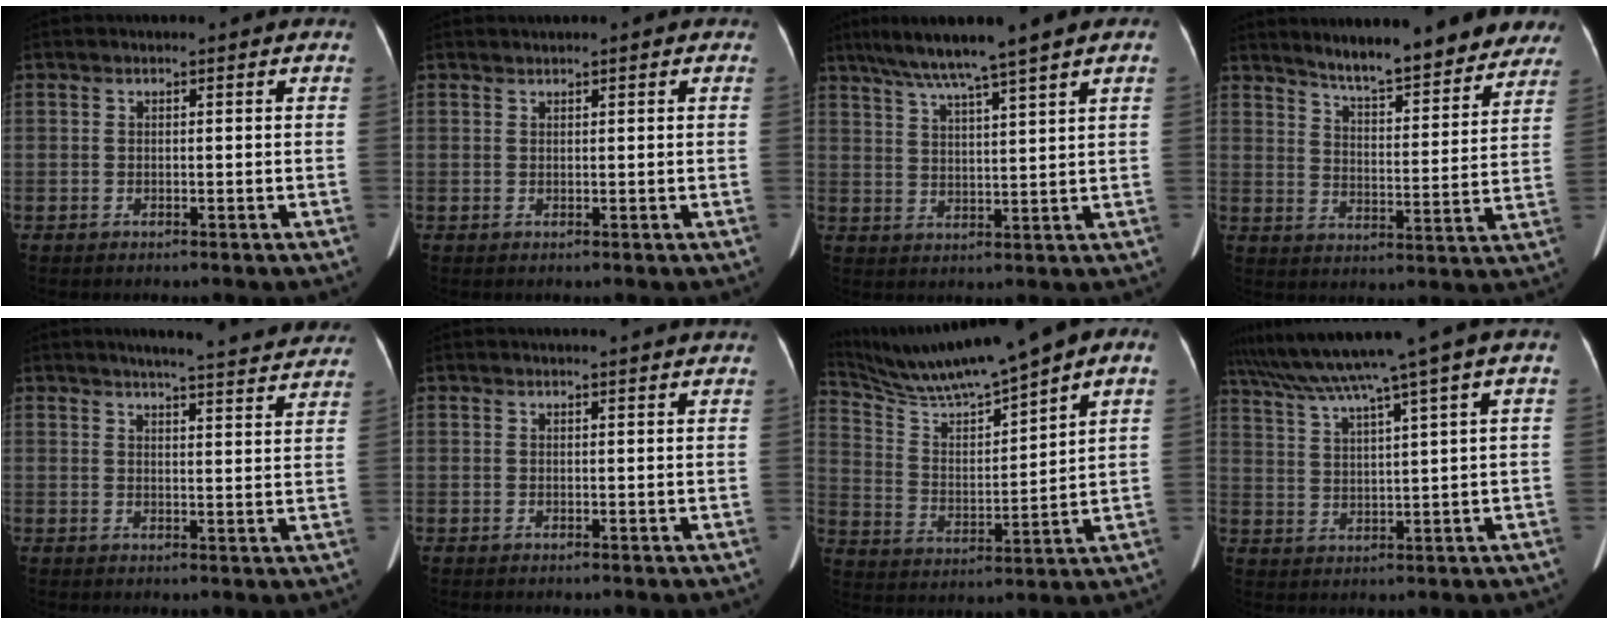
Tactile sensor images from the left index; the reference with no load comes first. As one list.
[{"total": 1.5, "force": [1.3, 0.3, 0.7], "torque": [-0.009, 0.020, 0.021]}, {"total": 9.4, "force": [7.0, -1.1, 6.1], "torque": [-0.105, 0.021, 0.119]}, {"total": 15.4, "force": [13.4, 2.5, 7.1], "torque": [-0.089, -0.008, 0.184]}, {"total": 15.6, "force": [14.4, 1.0, 5.9], "torque": [-0.074, -0.008, 0.166]}, {"total": 4.7, "force": [4.4, -0.4, 1.5], "torque": [-0.018, 0.014, 0.043]}, {"total": 14.5, "force": [12.1, -0.5, 7.9], "torque": [-0.149, 0.014, 0.219]}, {"total": 12.4, "force": [9.0, -2.3, 8.2], "torque": [-0.141, 0.017, 0.144]}]